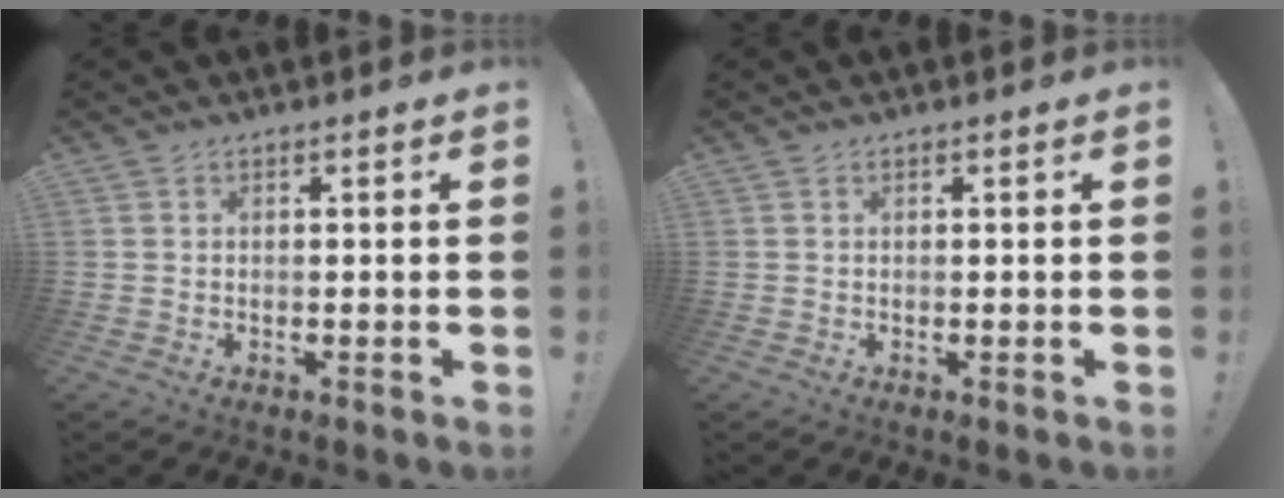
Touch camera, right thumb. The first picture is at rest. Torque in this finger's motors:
{"motor_torque": [0.05, 0.02, -0.04, 0.09, 0.04]}